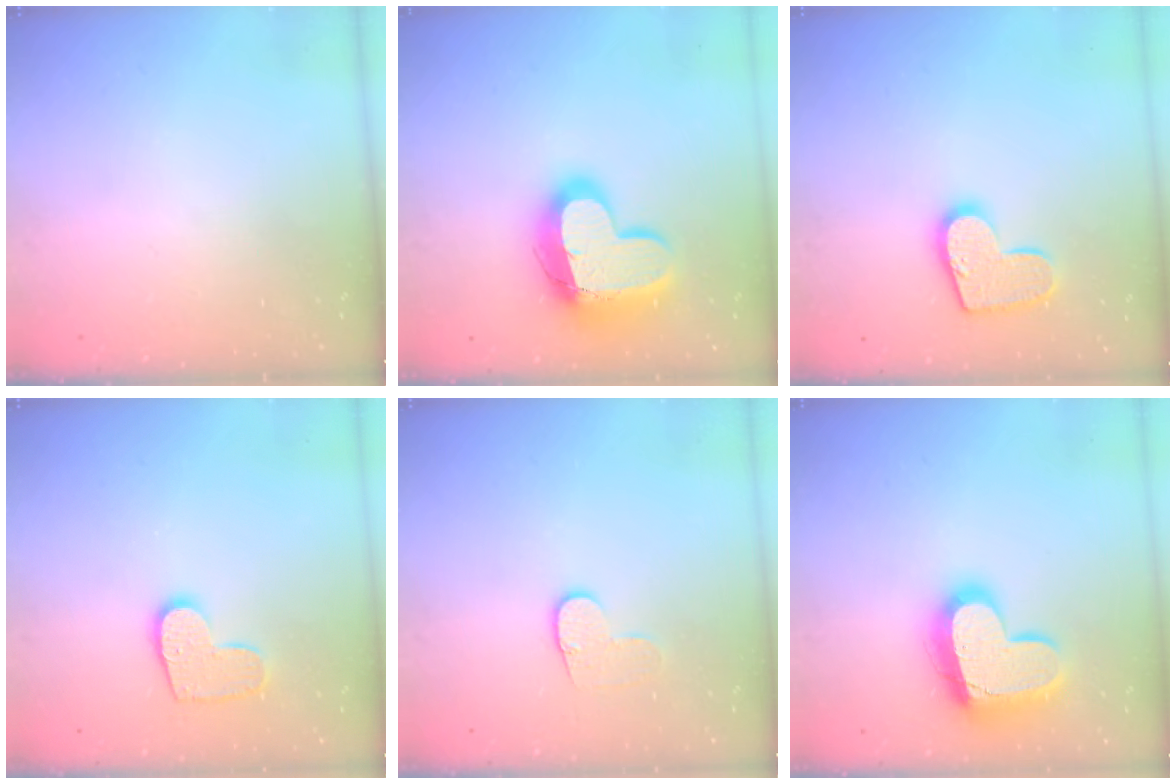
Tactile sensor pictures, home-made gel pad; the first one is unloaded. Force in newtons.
{"total": 17.2, "press": 17.1, "slide": 1.5}
{"total": 12.9, "press": 12.9, "slide": 0.8}
{"total": 9.8, "press": 9.8, "slide": 0.3}
{"total": 7.0, "press": 7.0, "slide": 0.7}
{"total": 18.2, "press": 18.2, "slide": 1.4}